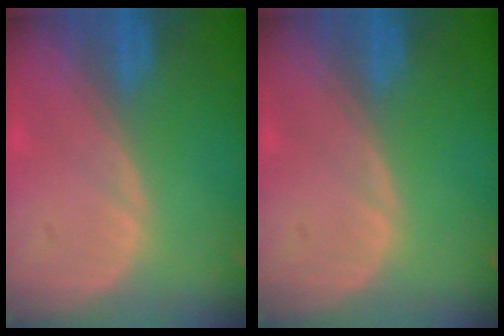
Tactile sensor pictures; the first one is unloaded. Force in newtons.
{"total": 0.0}